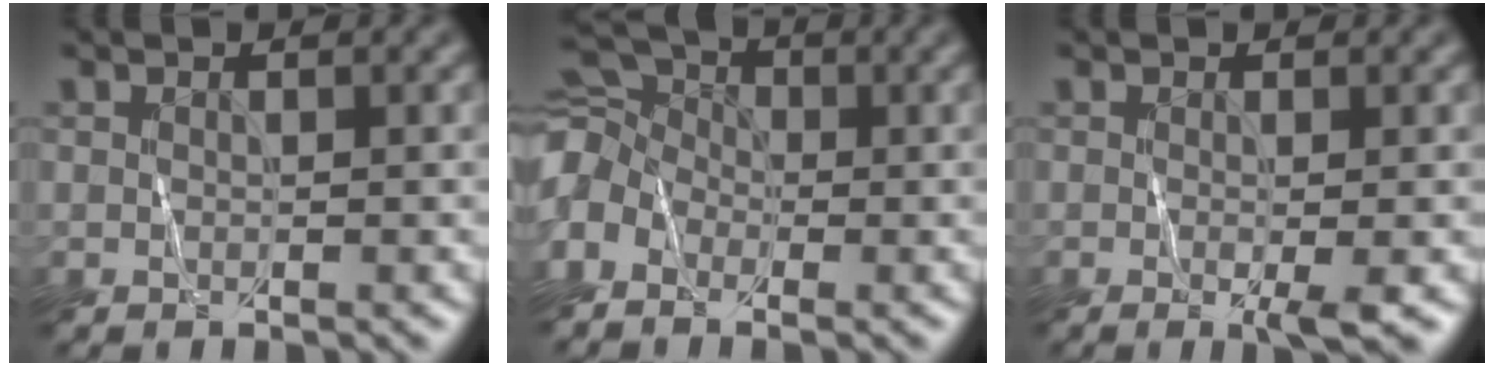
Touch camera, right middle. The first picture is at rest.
{"total": 7.2, "force": [-2.0, 5.0, 4.8], "torque": [-0.118, 0.016, -0.050]}
{"total": 2.2, "force": [-0.3, 0.2, 2.2], "torque": [-0.037, -0.009, -0.005]}